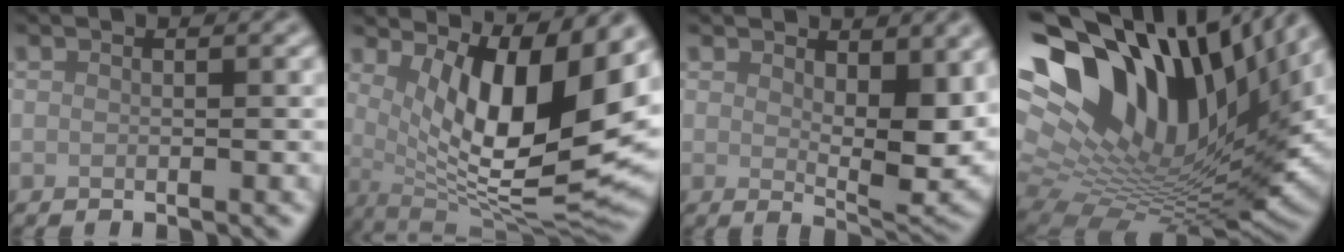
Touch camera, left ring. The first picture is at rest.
{"total": 12.0, "force": [3.4, 3.9, 10.8], "torque": [-0.172, -0.019, 0.068]}
{"total": 6.9, "force": [1.6, 3.3, 5.9], "torque": [-0.094, -0.015, 0.034]}
{"total": 19.4, "force": [8.1, 9.2, 15.1], "torque": [-0.269, 0.020, 0.159]}